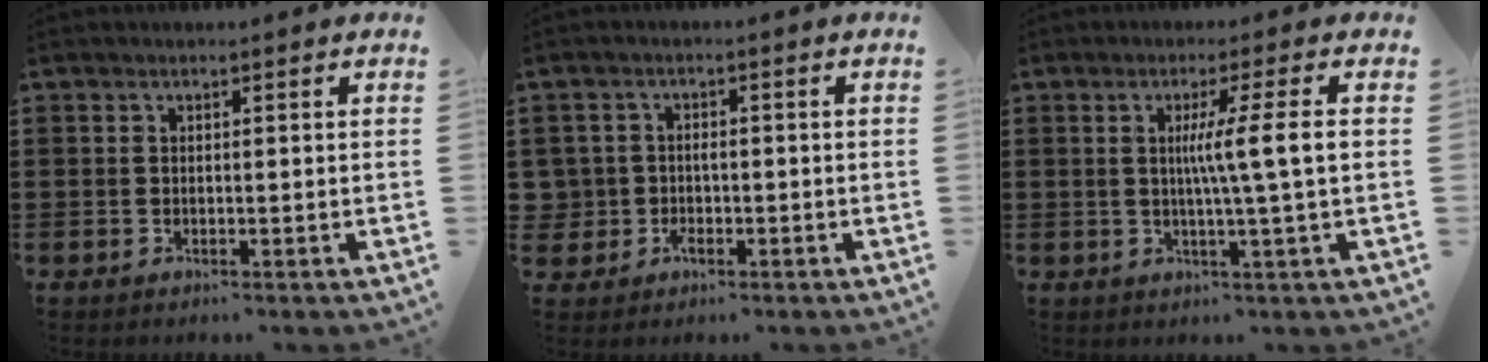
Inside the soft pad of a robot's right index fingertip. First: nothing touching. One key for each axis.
{"total": 2.6, "fx": -0.9, "fy": 2.4, "fz": 0.3, "tx": -0.018, "ty": 0.004, "tz": -0.023}
{"total": 7.0, "fx": 0.6, "fy": -0.8, "fz": 6.9, "tx": -0.129, "ty": -0.006, "tz": 0.001}